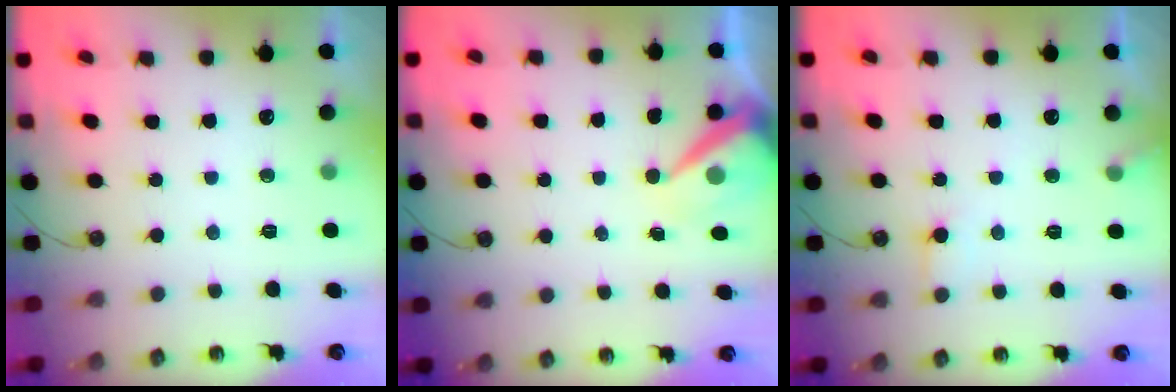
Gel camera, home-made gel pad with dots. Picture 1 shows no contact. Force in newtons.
{"total": 8.6, "press": 8.6, "slide": 0.7}
{"total": 6.4, "press": 6.4, "slide": 0.6}